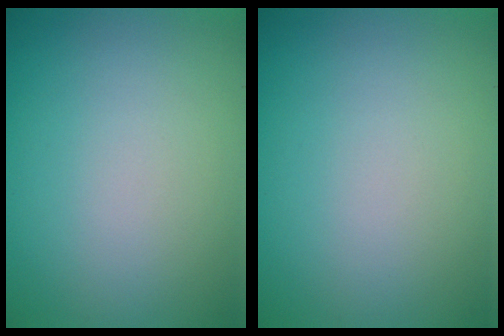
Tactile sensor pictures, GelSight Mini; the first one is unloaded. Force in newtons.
{"total": 0.0}